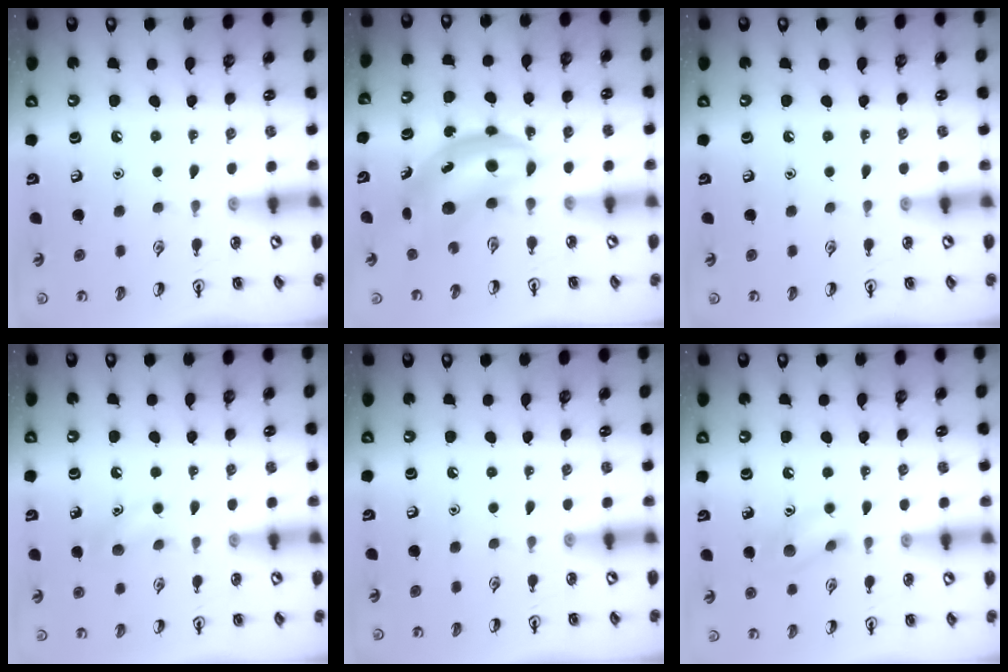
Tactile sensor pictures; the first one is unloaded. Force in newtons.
{"total": 5.5, "press": 5.4, "slide": 1.2}
{"total": 0.0}
{"total": 6.4, "press": 6.1, "slide": 1.8}
{"total": 0.0}
{"total": 8.6, "press": 8.5, "slide": 1.0}